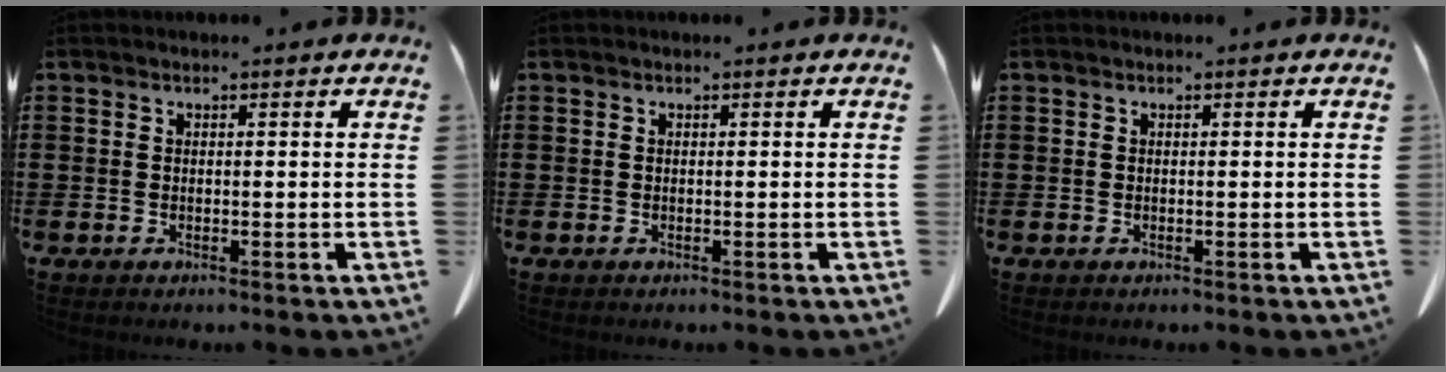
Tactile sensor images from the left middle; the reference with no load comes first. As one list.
[{"total": 0.0}, {"total": 0.0}]